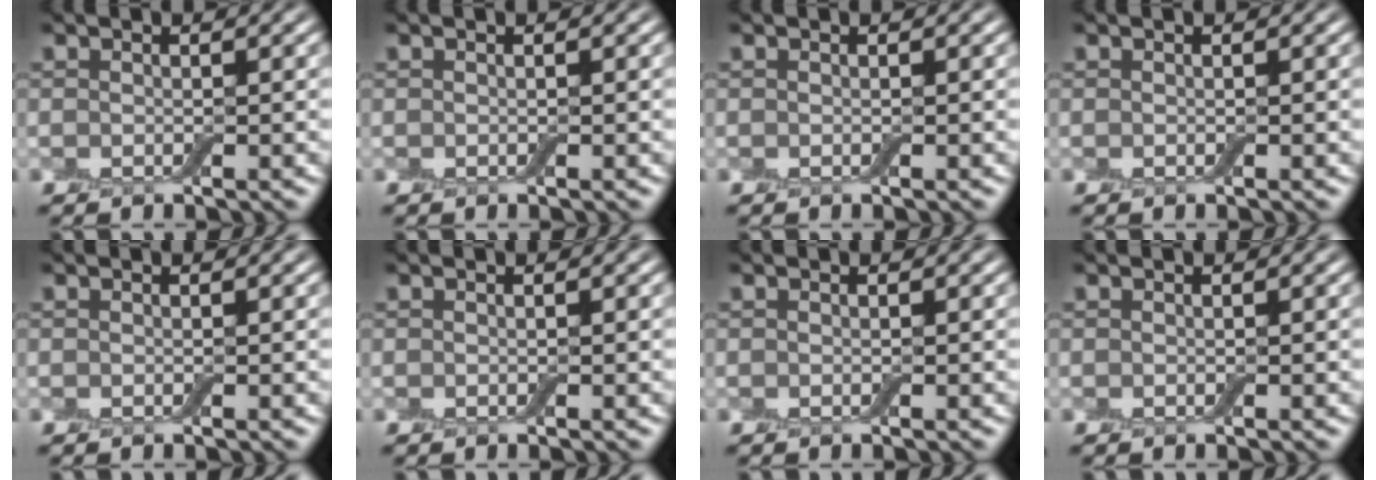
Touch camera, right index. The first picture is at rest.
{"total": 0.0}
{"total": 0.0}
{"total": 0.0}
{"total": 0.0}
{"total": 0.0}
{"total": 0.0}
{"total": 0.0}